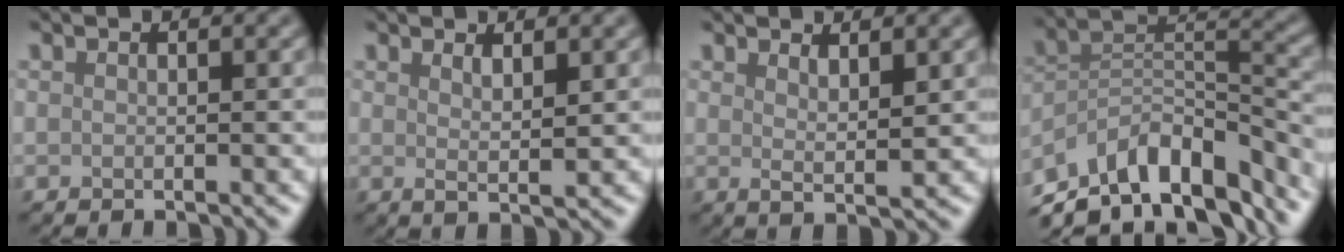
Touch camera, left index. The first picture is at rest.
{"total": 1.8, "force": [1.0, 0.4, 1.5], "torque": [-0.025, -0.007, 0.017]}
{"total": 2.3, "force": [1.4, 0.5, 1.7], "torque": [-0.027, -0.008, 0.025]}
{"total": 11.7, "force": [-8.3, 5.2, 6.5], "torque": [-0.111, 0.023, -0.159]}